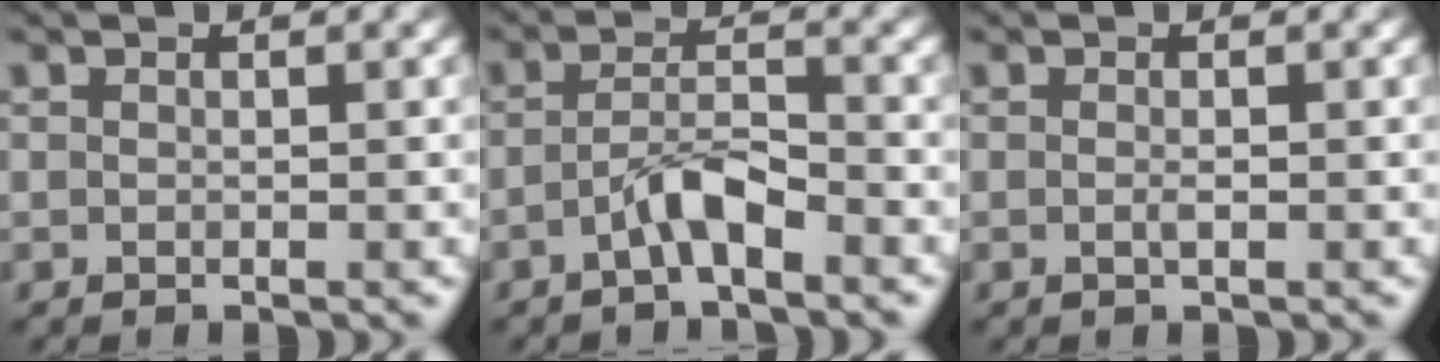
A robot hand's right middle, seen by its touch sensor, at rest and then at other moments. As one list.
[{"total": 2.8, "force": [-1.7, 0.7, 2.2], "torque": [-0.044, 0.009, -0.036]}, {"total": 0.6, "force": [-0.1, 0.1, 0.6], "torque": [-0.013, -0.002, -0.002]}]